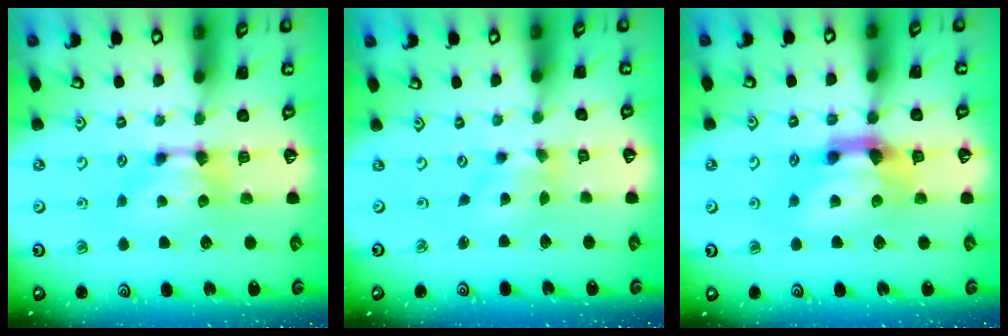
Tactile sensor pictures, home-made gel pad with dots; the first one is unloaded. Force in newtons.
{"total": 1.2, "press": 0.2, "slide": 1.1}
{"total": 5.2, "press": 4.7, "slide": 2.2}